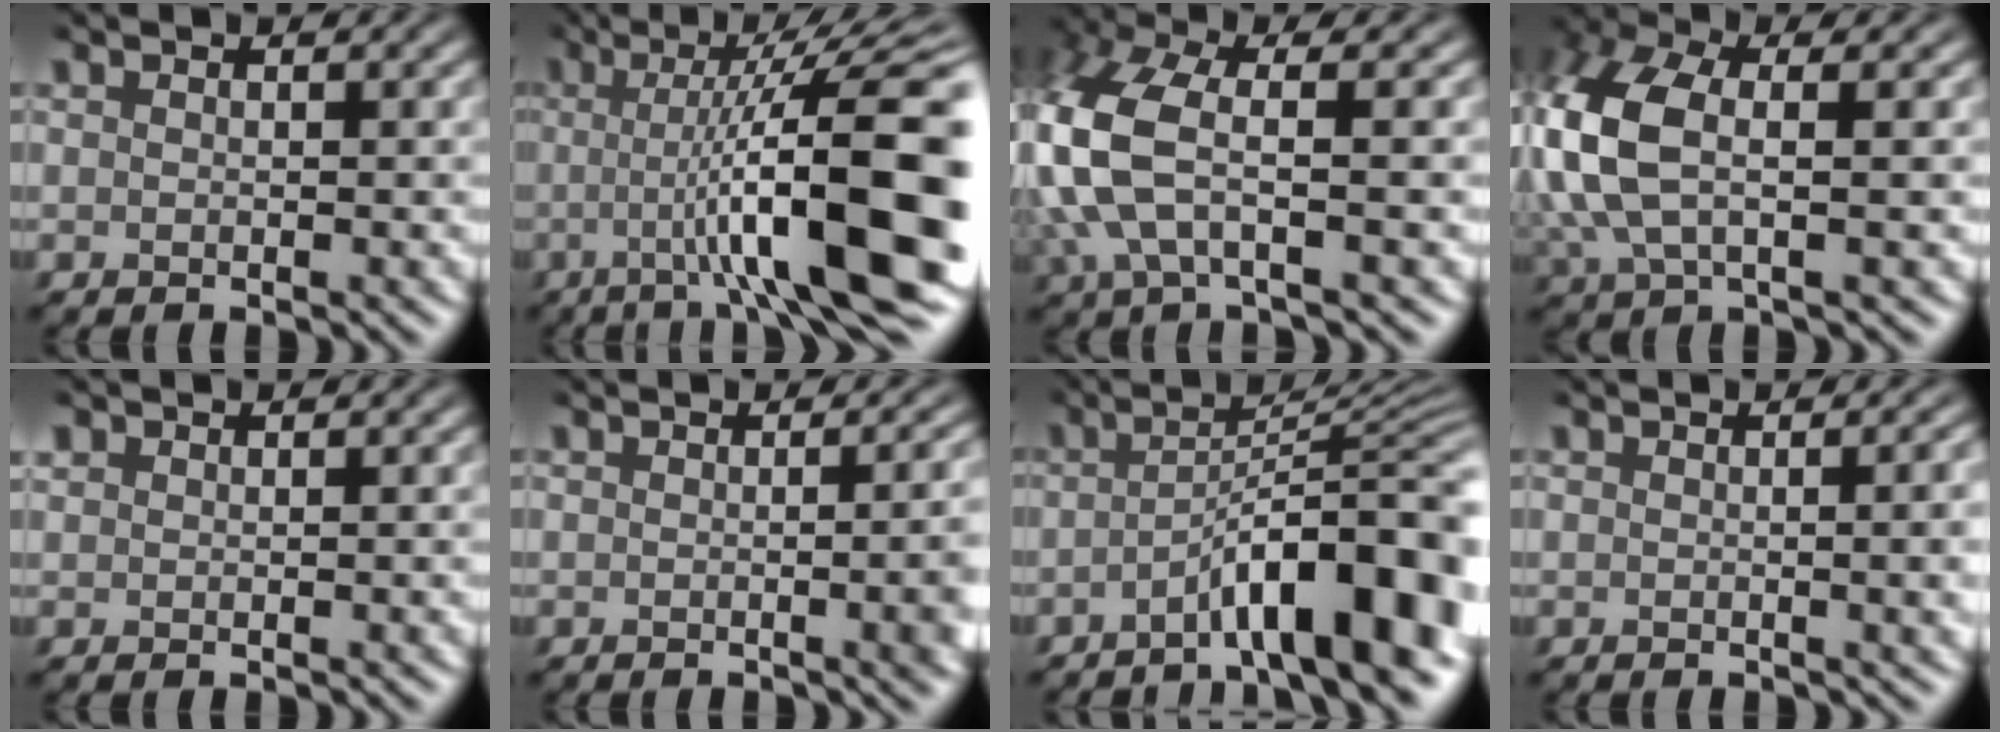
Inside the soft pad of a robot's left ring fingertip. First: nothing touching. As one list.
[{"total": 14.0, "force": [-1.6, 2.6, 13.6], "torque": [-0.170, 0.012, -0.027]}, {"total": 8.4, "force": [0.0, 3.7, 7.5], "torque": [-0.194, 0.009, -0.013]}, {"total": 8.7, "force": [1.2, 4.6, 7.2], "torque": [-0.186, 0.009, 0.014]}, {"total": 0.7, "force": [0.4, 0.5, 0.1], "torque": [0.002, 0.001, 0.008]}, {"total": 7.3, "force": [-0.4, 3.3, 6.6], "torque": [-0.032, 0.008, -0.006]}, {"total": 9.5, "force": [-3.8, 1.8, 8.6], "torque": [-0.114, 0.023, -0.065]}, {"total": 5.0, "force": [0.1, 2.0, 4.6], "torque": [-0.031, 0.007, 0.000]}]